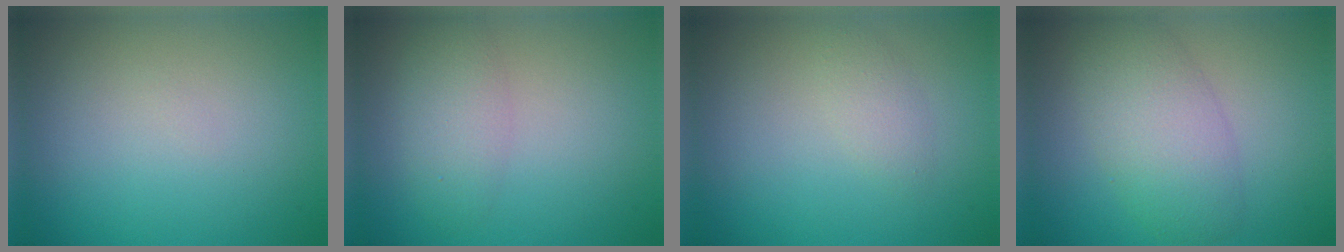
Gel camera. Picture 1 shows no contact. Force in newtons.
{"total": 1.8, "press": 1.8, "slide": 0.2}
{"total": 1.3, "press": 1.3, "slide": 0.0}
{"total": 5.2, "press": 5.2, "slide": 0.4}